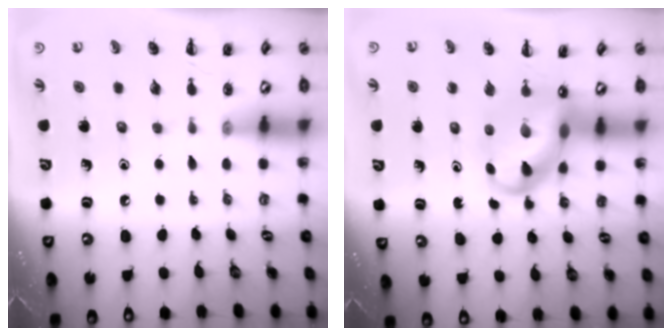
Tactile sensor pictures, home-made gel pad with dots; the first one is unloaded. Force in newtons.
{"total": 8.7, "press": 8.3, "slide": 2.5}